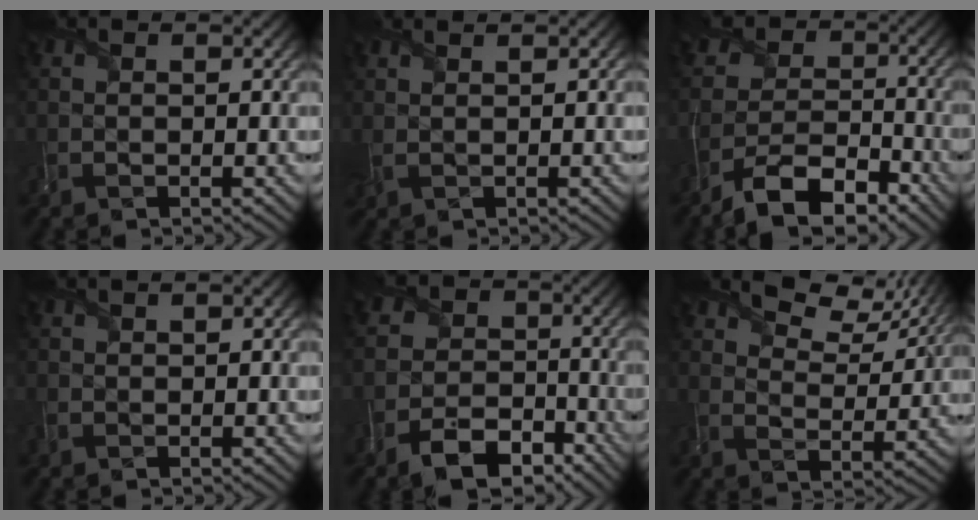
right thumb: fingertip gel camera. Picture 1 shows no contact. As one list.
[{"total": 1.5, "force": [1.0, 0.3, 1.0], "torque": [-0.031, 0.004, 0.021]}, {"total": 10.1, "force": [-6.6, 5.5, 5.3], "torque": [-0.087, -0.016, -0.124]}, {"total": 1.9, "force": [0.0, 1.3, 1.3], "torque": [-0.033, -0.002, -0.002]}, {"total": 9.2, "force": [-5.5, 6.1, 4.1], "torque": [-0.079, -0.024, -0.107]}, {"total": 8.1, "force": [5.9, 3.6, 4.1], "torque": [-0.074, 0.000, 0.101]}]